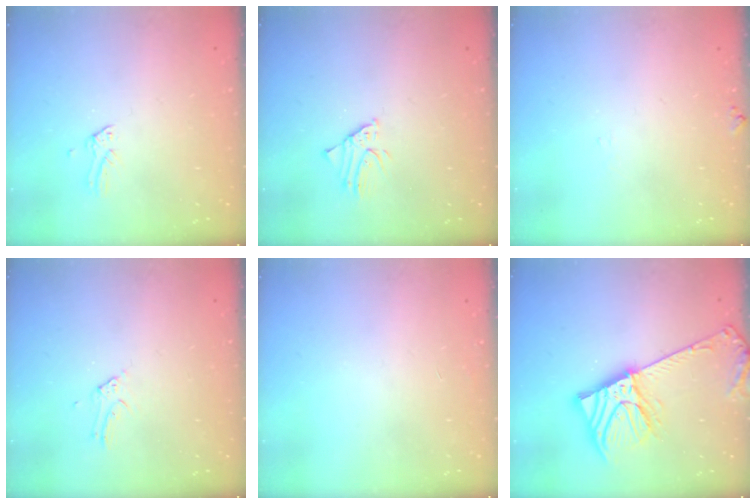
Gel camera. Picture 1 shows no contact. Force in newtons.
{"total": 1.7, "press": 1.7, "slide": 0.1}
{"total": 3.9, "press": 3.9, "slide": 0.4}
{"total": 2.9, "press": 2.9, "slide": 0.3}
{"total": 3.1, "press": 3.0, "slide": 0.3}
{"total": 15.5, "press": 15.2, "slide": 3.0}